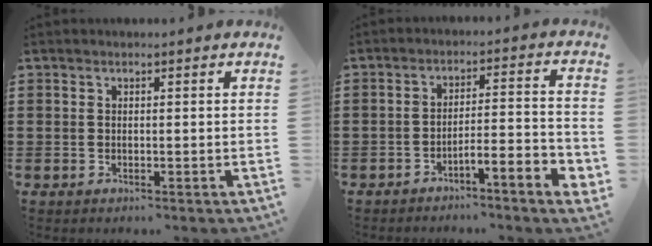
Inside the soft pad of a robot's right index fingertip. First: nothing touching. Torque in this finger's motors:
{"motor_torque": [0.57, -0.55, 0.38, 0.06]}